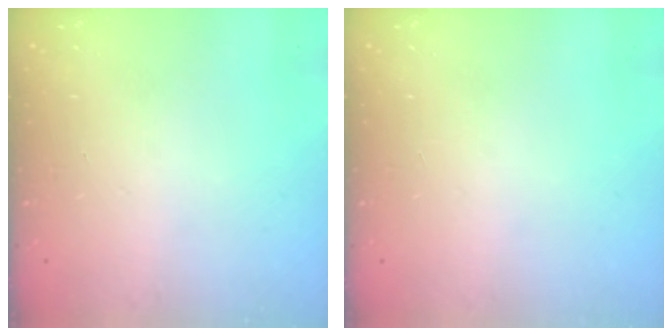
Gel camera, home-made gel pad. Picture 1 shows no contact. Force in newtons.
{"total": 0.0}